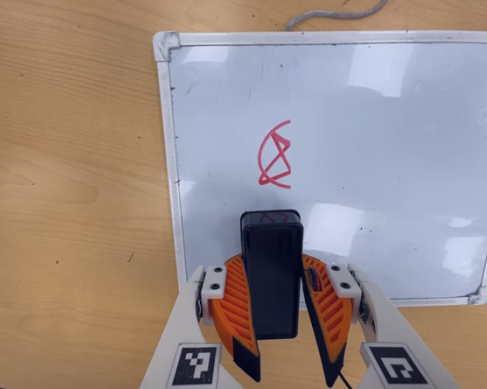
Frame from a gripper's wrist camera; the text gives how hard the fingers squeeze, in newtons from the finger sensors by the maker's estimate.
{"total": 9.6, "left": 8.8, "right": 10.4}